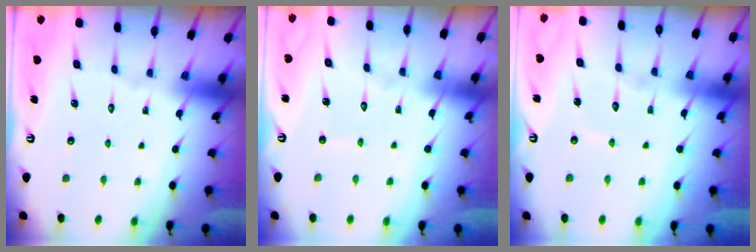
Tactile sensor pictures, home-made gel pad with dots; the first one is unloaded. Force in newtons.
{"total": 3.7, "press": 3.7, "slide": 0.3}
{"total": 5.7, "press": 5.6, "slide": 0.6}